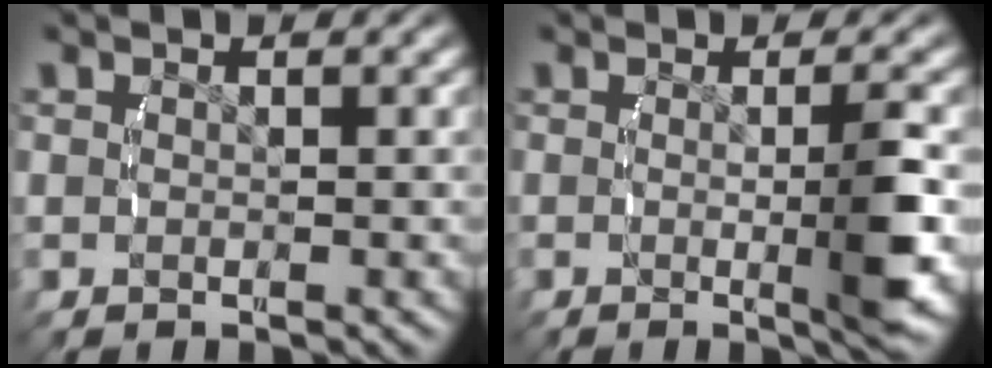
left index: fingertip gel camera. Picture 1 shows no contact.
{"total": 4.4, "force": [-0.8, 0.1, 4.3], "torque": [-0.069, -0.012, -0.011]}